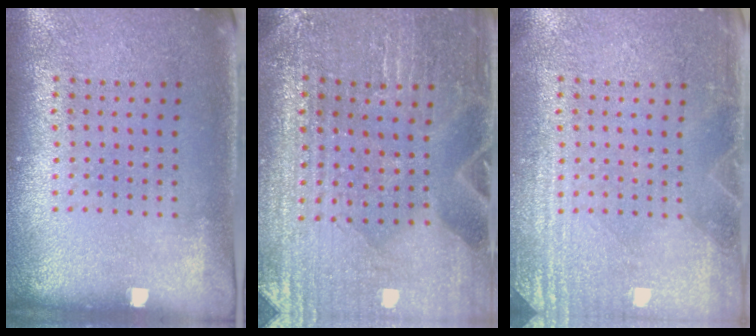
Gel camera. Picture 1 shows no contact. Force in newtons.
{"total": 1.5, "press": 1.4, "slide": 0.2}
{"total": 3.2, "press": 3.1, "slide": 0.4}